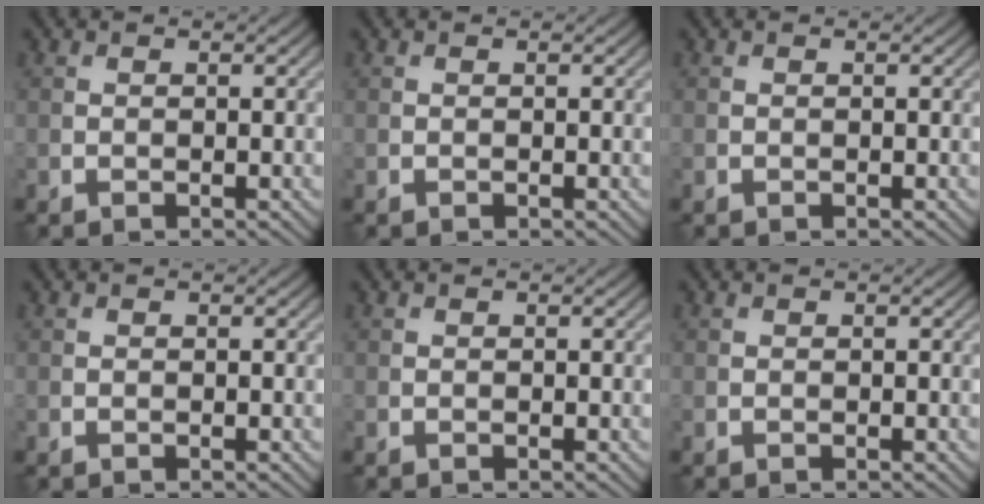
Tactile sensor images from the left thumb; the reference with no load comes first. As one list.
[{"total": 0.0}, {"total": 0.0}, {"total": 0.0}, {"total": 0.0}, {"total": 0.0}]